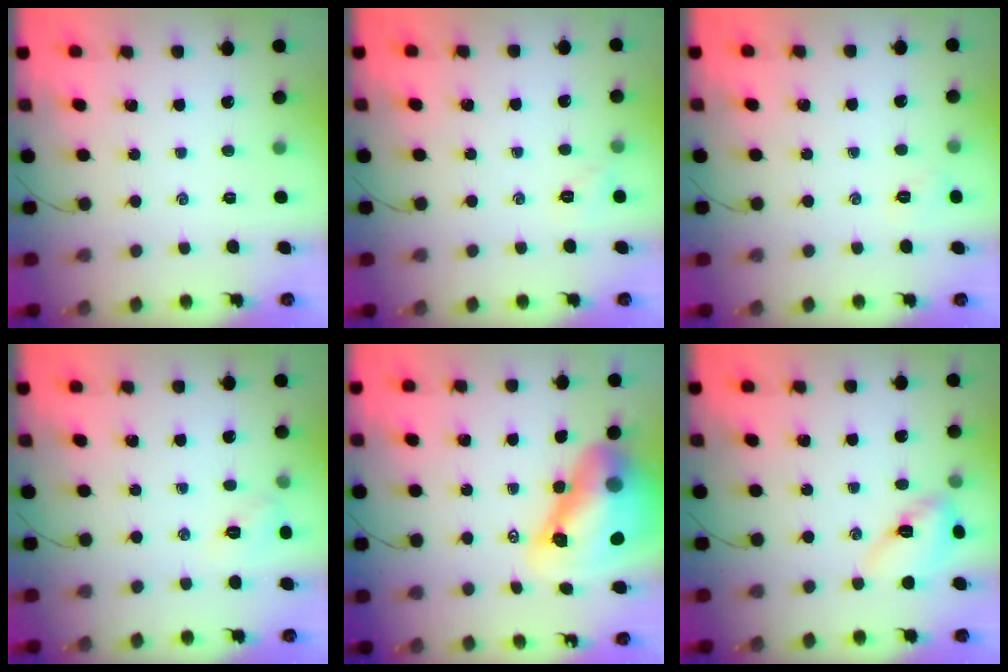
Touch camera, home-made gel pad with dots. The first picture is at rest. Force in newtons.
{"total": 5.2, "press": 5.0, "slide": 1.5}
{"total": 4.6, "press": 4.4, "slide": 1.2}
{"total": 5.8, "press": 5.6, "slide": 1.3}
{"total": 17.7, "press": 16.9, "slide": 5.0}
{"total": 9.1, "press": 9.1, "slide": 0.8}